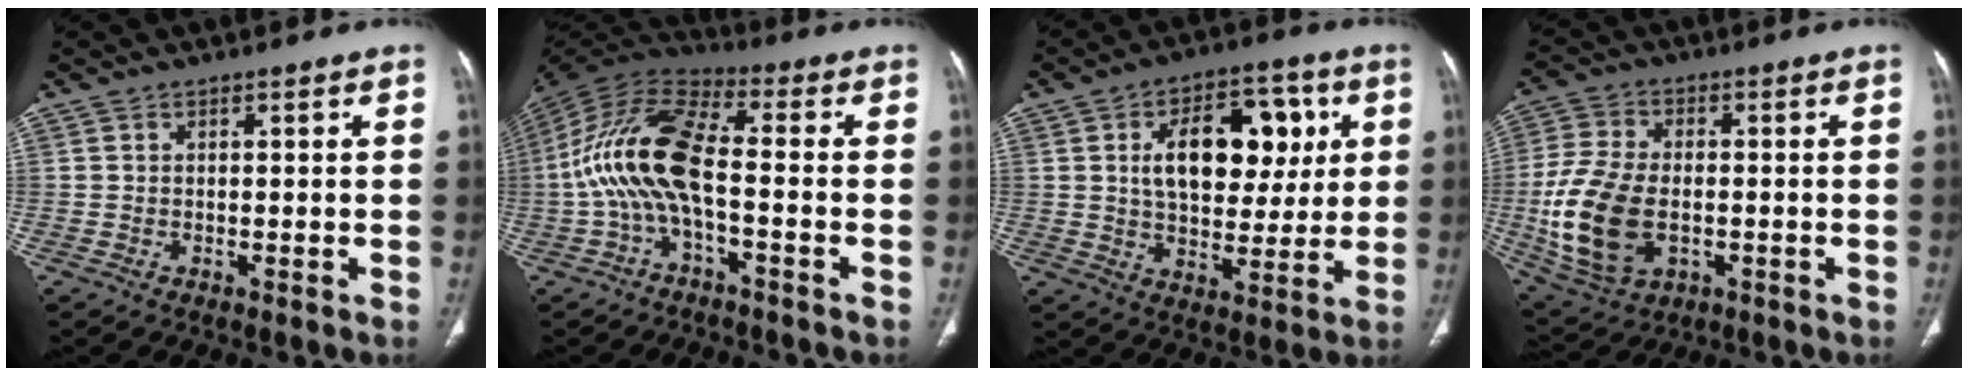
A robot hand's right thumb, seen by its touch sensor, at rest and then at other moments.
{"total": 14.7, "force": [-2.3, 5.8, 13.3], "torque": [-0.283, 0.046, -0.054]}
{"total": 17.1, "force": [4.1, 10.1, 13.1], "torque": [-0.154, 0.004, 0.066]}
{"total": 15.7, "force": [-2.4, 9.8, 12.0], "torque": [-0.252, 0.000, -0.032]}